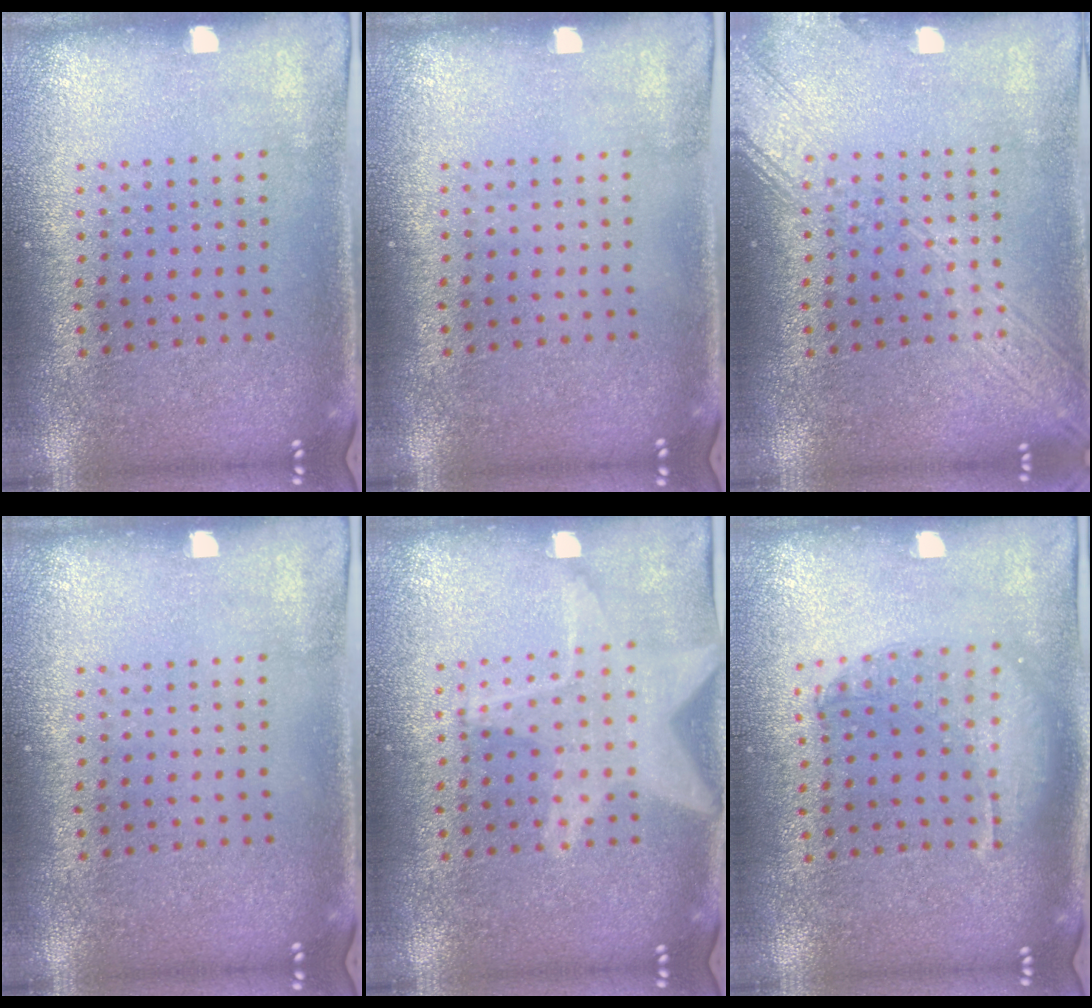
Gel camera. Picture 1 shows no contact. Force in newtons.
{"total": 0.0}
{"total": 3.4, "press": 3.3, "slide": 0.5}
{"total": 0.0}
{"total": 1.9, "press": 1.9, "slide": 0.2}
{"total": 1.3, "press": 1.3, "slide": 0.4}